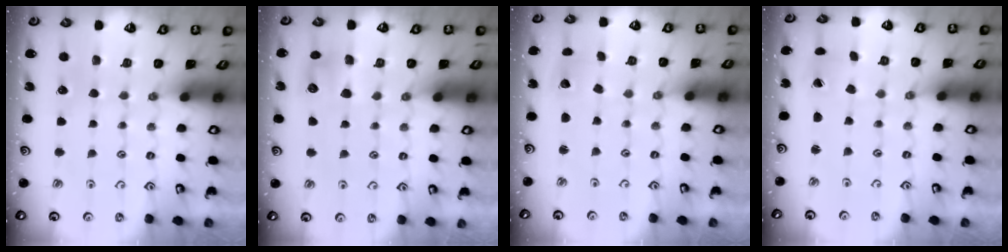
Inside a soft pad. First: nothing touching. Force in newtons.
{"total": 6.7, "press": 6.7, "slide": 0.9}
{"total": 1.8, "press": 1.8, "slide": 0.1}
{"total": 0.5, "press": 0.5, "slide": 0.1}